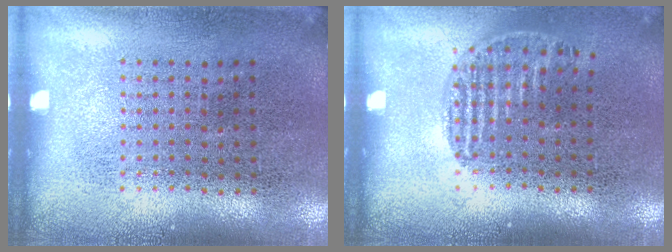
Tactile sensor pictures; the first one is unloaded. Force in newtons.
{"total": 0.9, "press": 0.8, "slide": 0.5}